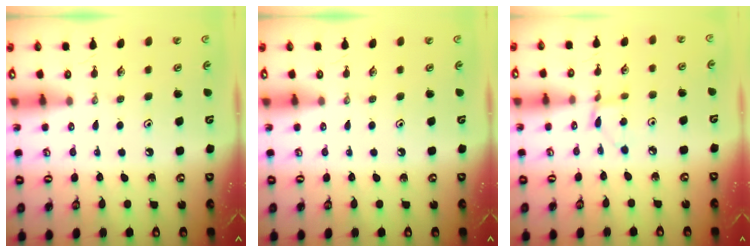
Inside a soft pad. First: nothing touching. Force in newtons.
{"total": 0.0}
{"total": 3.4, "press": 3.4, "slide": 0.5}